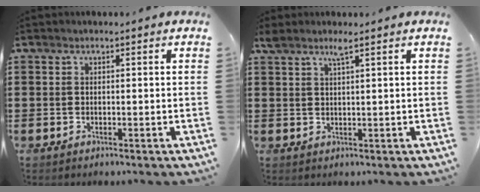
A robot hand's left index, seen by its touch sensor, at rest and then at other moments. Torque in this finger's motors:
{"motor_torque": [0.52, -0.38, 0.23, 0.05]}